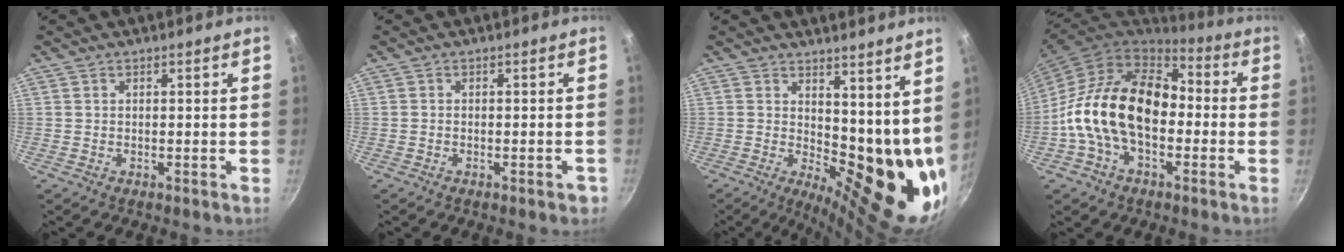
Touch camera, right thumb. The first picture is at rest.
{"total": 1.8, "force": [-1.0, 0.7, 1.3], "torque": [-0.016, 0.013, -0.011]}
{"total": 15.9, "force": [5.0, 7.2, 13.2], "torque": [-0.140, -0.055, 0.083]}
{"total": 19.7, "force": [-2.2, 12.7, 14.9], "torque": [-0.233, 0.046, -0.054]}